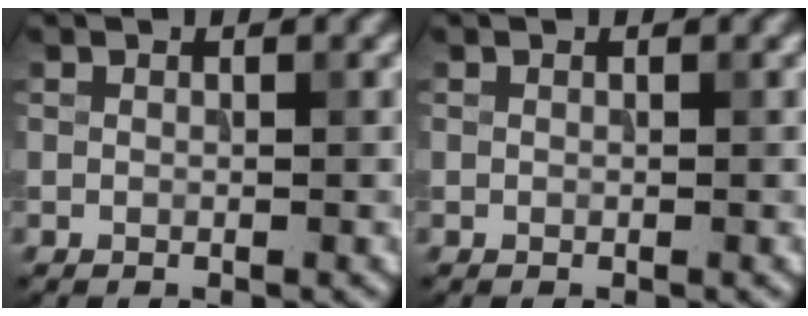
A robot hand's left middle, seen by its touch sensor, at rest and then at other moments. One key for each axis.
{"total": 0.0}